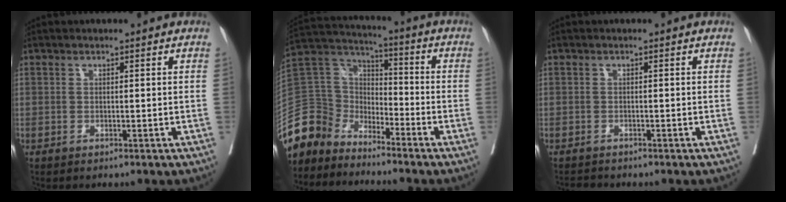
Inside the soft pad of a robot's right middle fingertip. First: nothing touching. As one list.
[{"total": 12.9, "force": [-11.2, 6.0, 2.2], "torque": [-0.063, 0.046, -0.224]}, {"total": 1.3, "force": [-1.3, 0.3, 0.0], "torque": [-0.004, -0.007, -0.021]}]